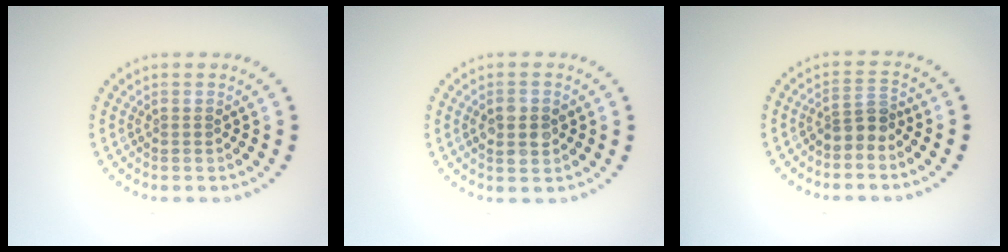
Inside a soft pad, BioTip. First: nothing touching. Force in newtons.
{"total": 2.8, "press": 2.8, "slide": 0.2}
{"total": 2.3, "press": 1.8, "slide": 1.5}